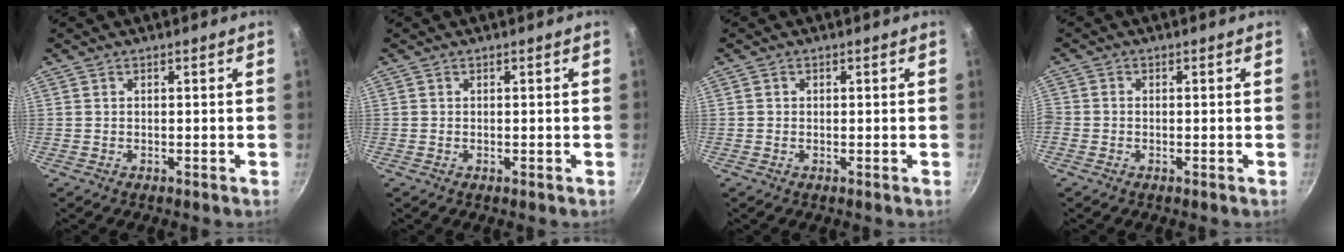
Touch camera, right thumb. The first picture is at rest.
{"total": 0.0}
{"total": 0.6, "force": [0.0, 0.6, 0.1], "torque": [0.002, 0.001, -0.001]}
{"total": 1.8, "force": [-0.8, 1.4, 0.8], "torque": [-0.023, 0.006, -0.022]}